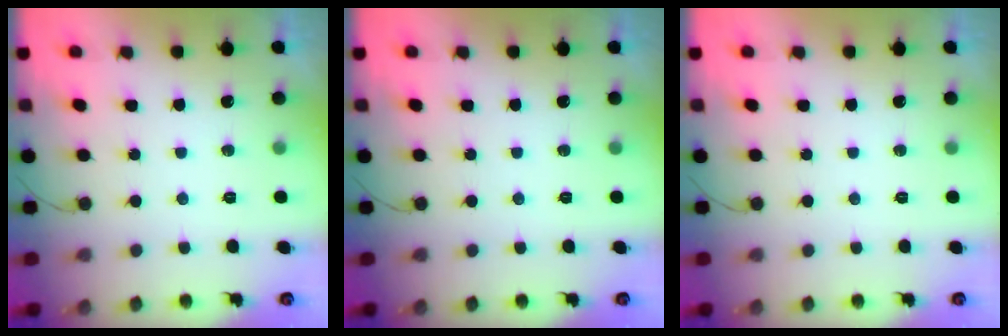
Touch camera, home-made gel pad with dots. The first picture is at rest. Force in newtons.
{"total": 0.0}
{"total": 0.0}